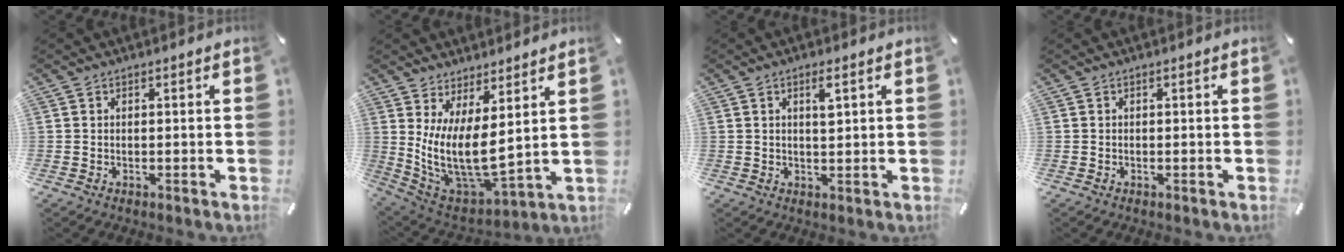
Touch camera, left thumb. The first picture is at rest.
{"total": 12.1, "force": [3.8, 5.2, 10.3], "torque": [-0.227, -0.071, 0.073]}
{"total": 3.1, "force": [1.3, 0.7, 2.8], "torque": [-0.051, 0.001, 0.018]}
{"total": 0.0}